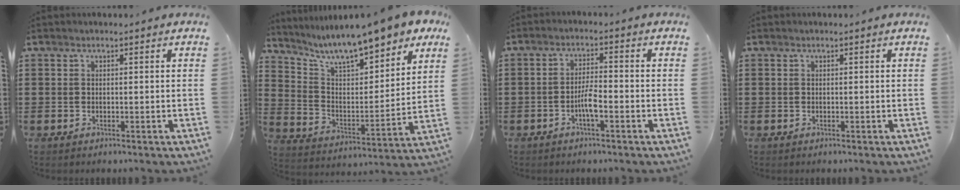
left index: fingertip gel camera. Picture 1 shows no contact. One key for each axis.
{"total": 10.1, "fx": 9.0, "fy": 1.1, "fz": 4.6, "tx": -0.117, "ty": -0.054, "tz": 0.149}
{"total": 3.9, "fx": -1.6, "fy": 0.7, "fz": 3.5, "tx": -0.074, "ty": 0.001, "tz": -0.033}
{"total": 0.0}